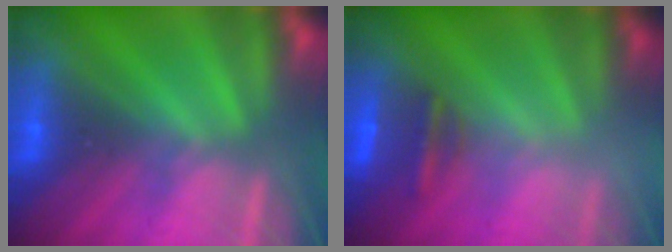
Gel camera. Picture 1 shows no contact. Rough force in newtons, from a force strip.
{"total": 2.5}